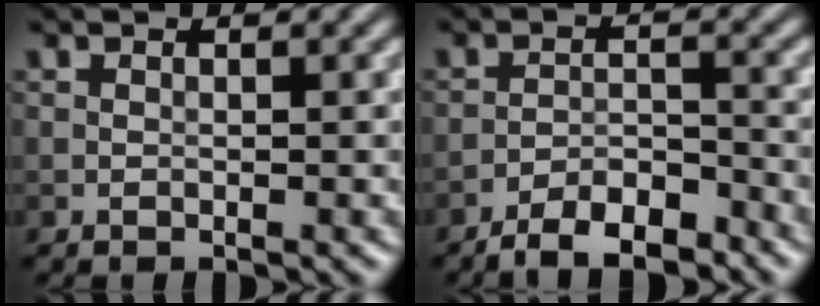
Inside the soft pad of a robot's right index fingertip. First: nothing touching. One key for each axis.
{"total": 5.1, "fx": -4.2, "fy": 1.4, "fz": 2.5, "tx": -0.038, "ty": 0.004, "tz": -0.076}